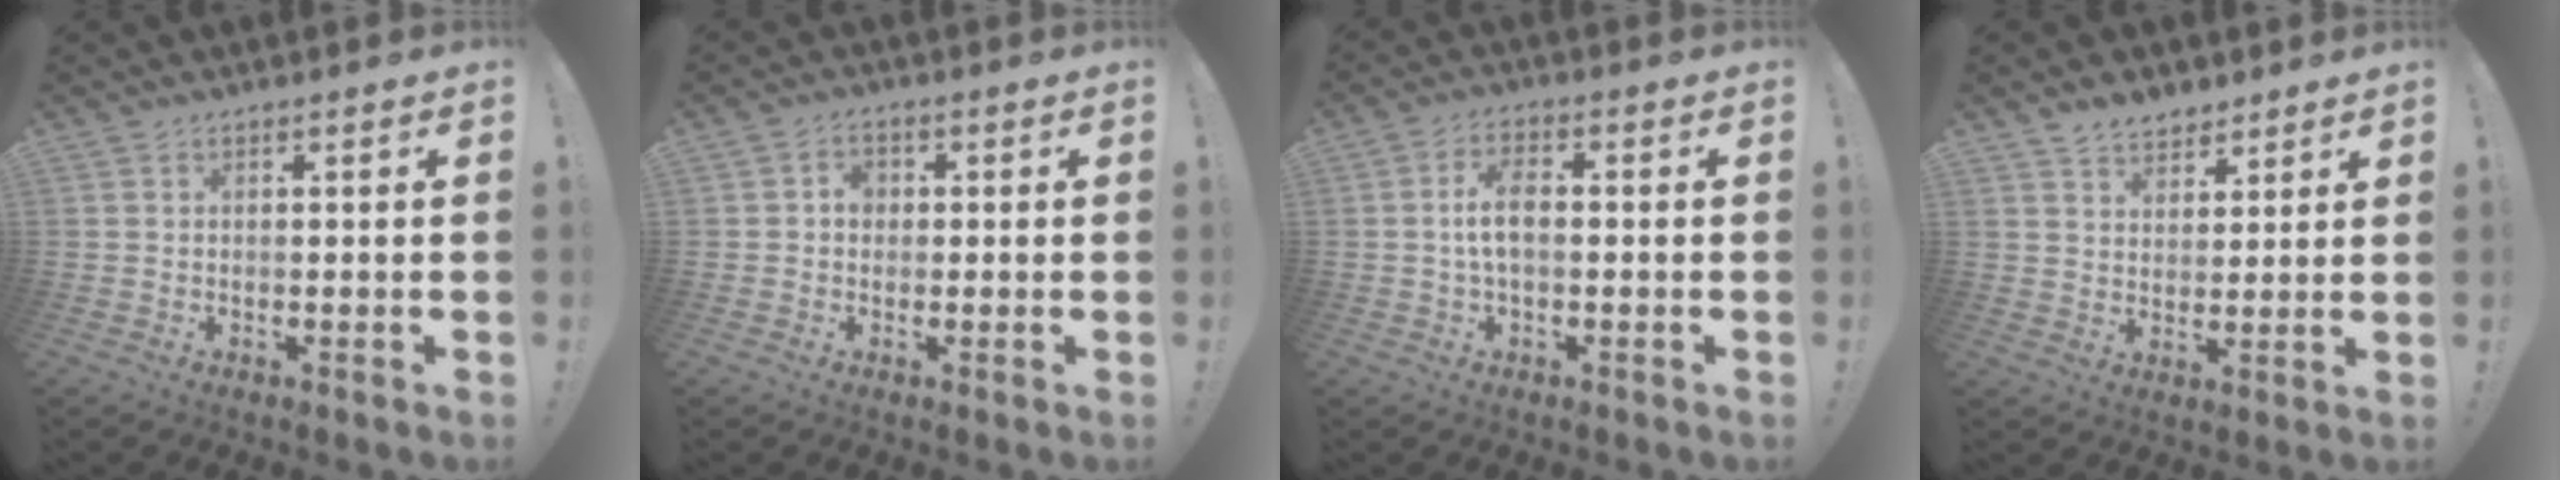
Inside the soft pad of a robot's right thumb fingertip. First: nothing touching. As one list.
[{"total": 3.4, "force": [-0.2, 2.8, 1.9], "torque": [-0.022, 0.002, -0.006]}, {"total": 7.2, "force": [-0.2, 3.6, 6.2], "torque": [-0.114, 0.006, -0.003]}, {"total": 6.0, "force": [5.0, 3.2, 1.0], "torque": [-0.014, -0.032, 0.094]}]